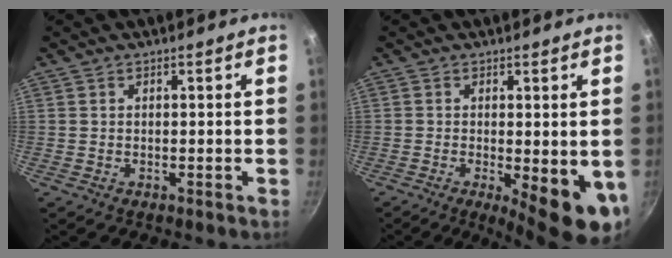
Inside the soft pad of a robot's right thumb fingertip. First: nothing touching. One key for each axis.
{"total": 10.5, "fx": -2.0, "fy": 3.2, "fz": 9.8, "tx": -0.109, "ty": -0.014, "tz": -0.017}